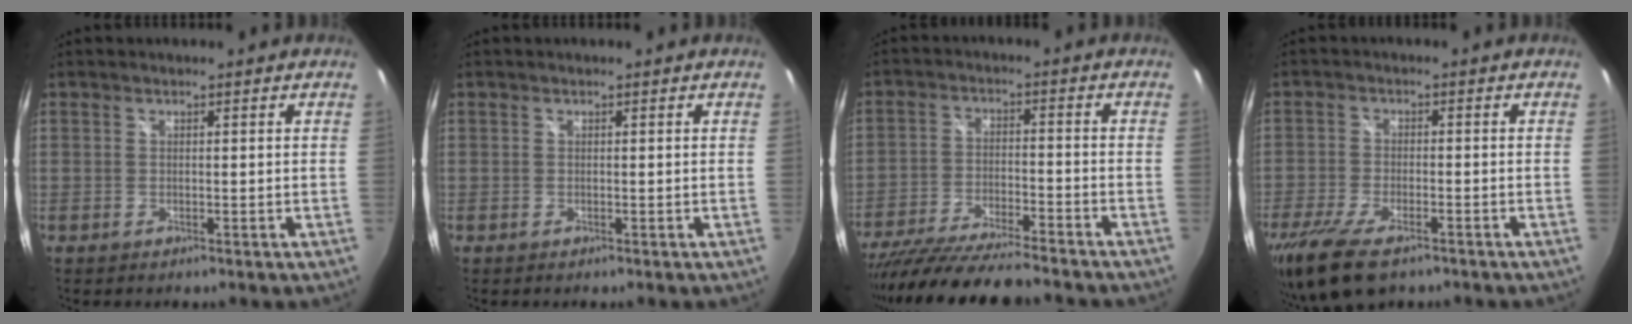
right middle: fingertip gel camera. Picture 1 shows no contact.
{"total": 0.0}
{"total": 17.3, "force": [-15.1, 1.7, 8.3], "torque": [-0.167, -0.038, -0.248]}
{"total": 11.1, "force": [-7.7, 4.1, 6.9], "torque": [-0.165, -0.034, -0.140]}